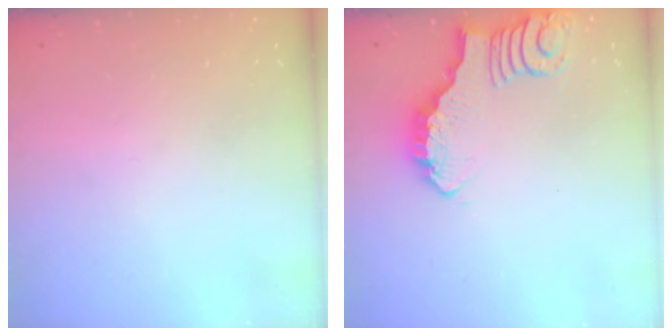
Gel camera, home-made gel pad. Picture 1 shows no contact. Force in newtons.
{"total": 2.7, "press": 2.7, "slide": 0.2}